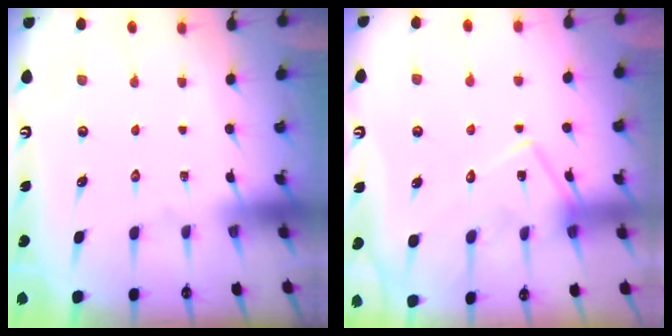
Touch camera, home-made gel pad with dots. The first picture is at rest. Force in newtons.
{"total": 12.7, "press": 12.7, "slide": 0.4}